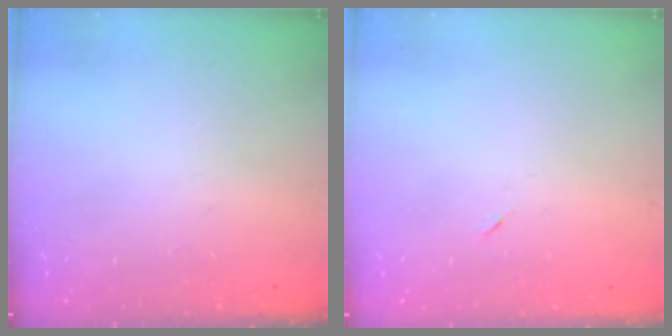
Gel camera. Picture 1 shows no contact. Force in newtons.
{"total": 2.6, "press": 2.3, "slide": 1.2}